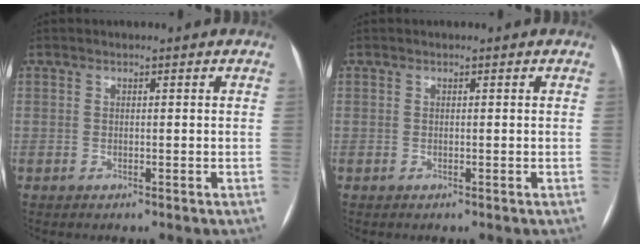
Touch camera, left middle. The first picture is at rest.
{"total": 0.0}